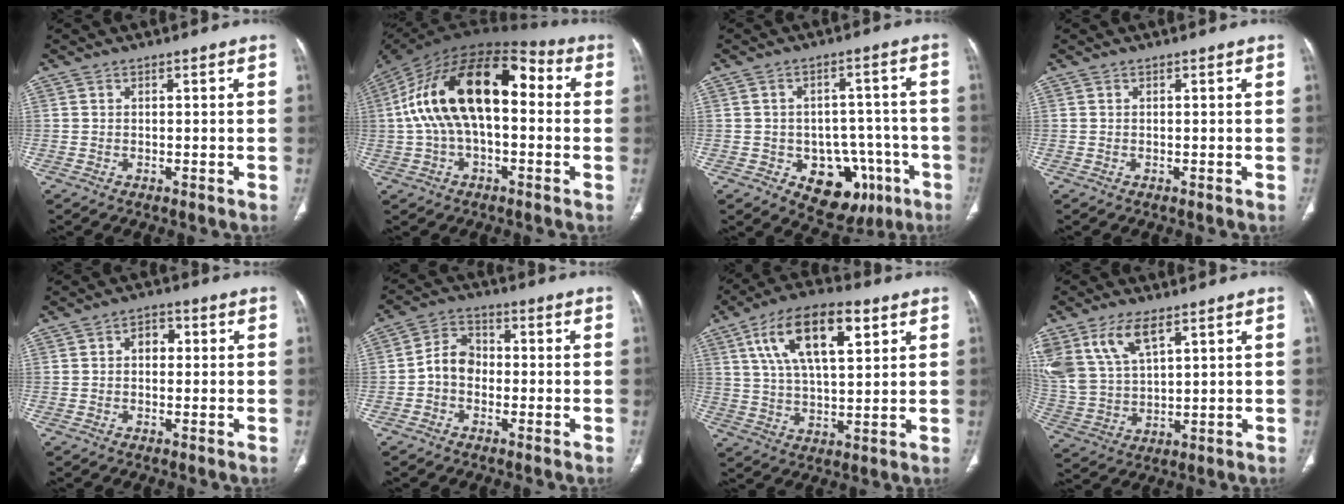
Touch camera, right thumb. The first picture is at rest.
{"total": 22.3, "force": [1.9, 11.6, 18.9], "torque": [-0.330, 0.051, 0.020]}
{"total": 13.3, "force": [-5.7, 9.3, 7.7], "torque": [-0.054, 0.039, -0.065]}
{"total": 0.0}
{"total": 3.5, "force": [0.4, 2.5, 2.4], "torque": [-0.022, 0.012, 0.001]}
{"total": 6.2, "force": [-1.2, 4.9, 3.6], "torque": [-0.046, 0.025, -0.036]}
{"total": 16.4, "force": [6.8, 7.1, 13.1], "torque": [-0.216, -0.003, 0.119]}
{"total": 13.1, "force": [7.1, 6.5, 8.8], "torque": [-0.178, -0.014, 0.154]}